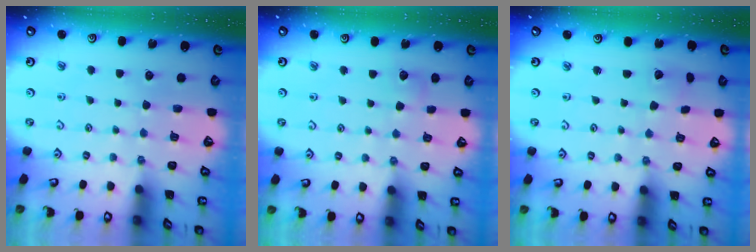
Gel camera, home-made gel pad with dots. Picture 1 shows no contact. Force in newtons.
{"total": 5.0, "press": 4.9, "slide": 0.7}
{"total": 2.0, "press": 2.0, "slide": 0.2}